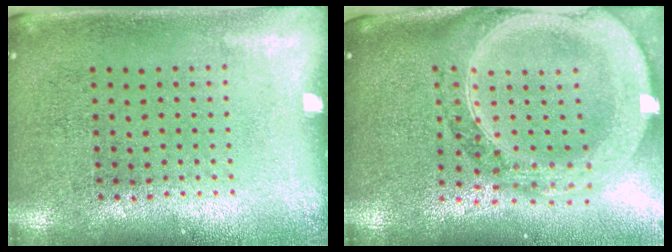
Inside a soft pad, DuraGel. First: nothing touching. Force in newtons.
{"total": 3.3, "press": 2.7, "slide": 1.9}